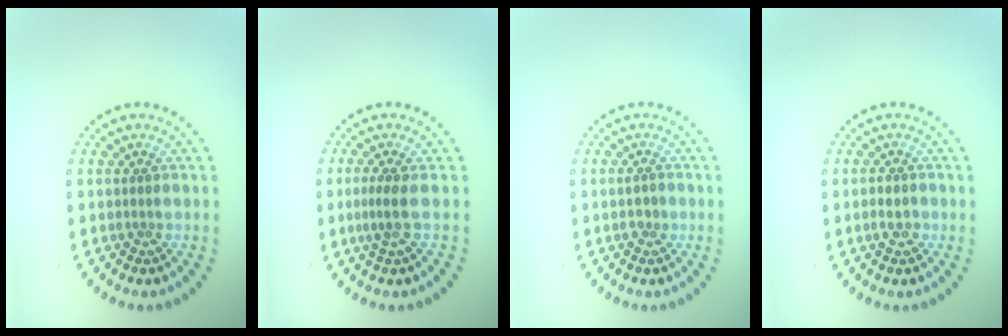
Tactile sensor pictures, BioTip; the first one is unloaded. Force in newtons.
{"total": 1.9, "press": 1.3, "slide": 1.3}
{"total": 1.1, "press": 1.1, "slide": 0.2}
{"total": 1.4, "press": 1.4, "slide": 0.4}